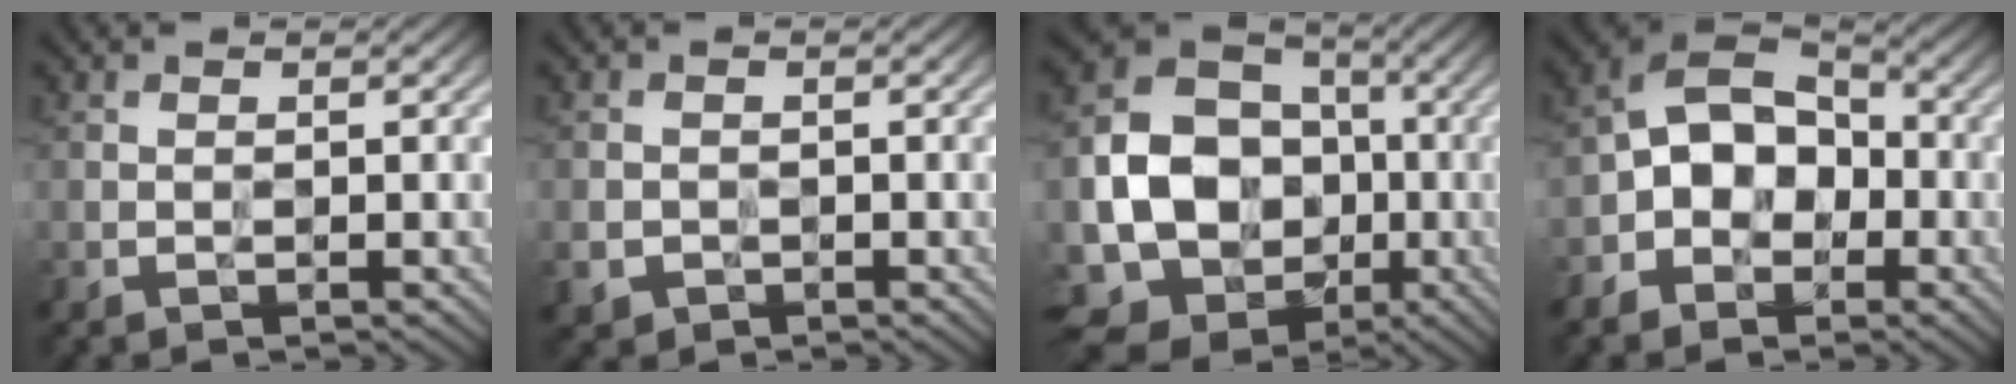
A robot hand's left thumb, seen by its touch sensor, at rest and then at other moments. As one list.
[{"total": 1.8, "force": [-0.9, 1.5, 0.6], "torque": [-0.012, -0.008, -0.017]}, {"total": 16.7, "force": [-3.3, 14.0, 8.6], "torque": [-0.186, -0.039, -0.053]}, {"total": 9.1, "force": [-2.2, 6.8, 5.6], "torque": [-0.087, 0.001, -0.060]}]